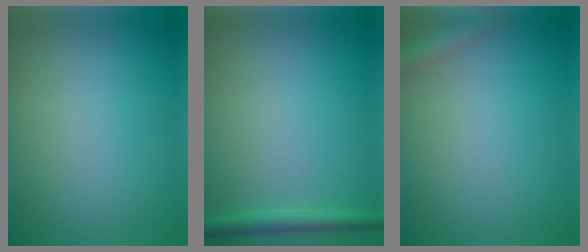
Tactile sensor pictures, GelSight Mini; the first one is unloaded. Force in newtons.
{"total": 1.7, "press": 1.7, "slide": 0.1}
{"total": 2.0, "press": 2.0, "slide": 0.1}